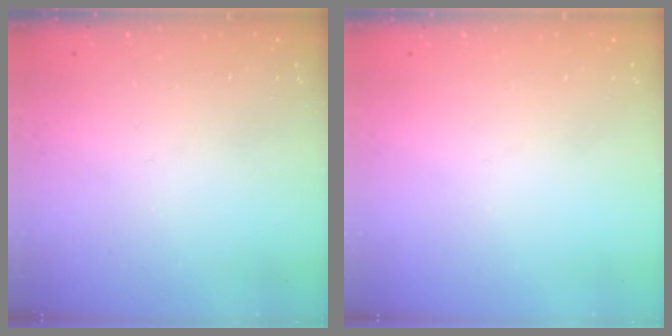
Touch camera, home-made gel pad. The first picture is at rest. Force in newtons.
{"total": 0.0}